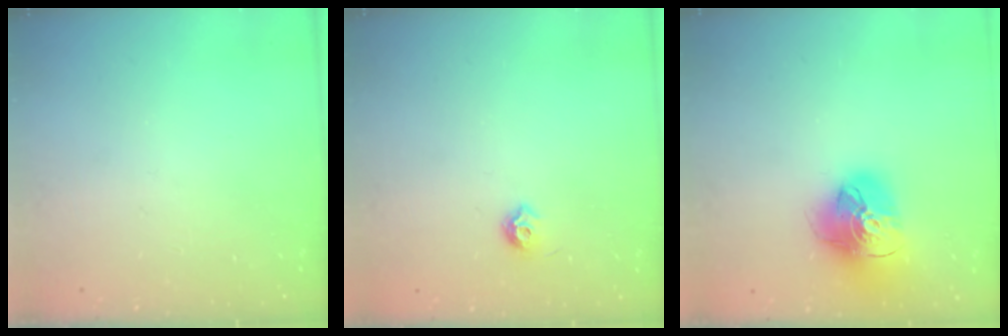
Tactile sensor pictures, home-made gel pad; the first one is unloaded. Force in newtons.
{"total": 6.1, "press": 6.0, "slide": 0.9}
{"total": 18.3, "press": 18.2, "slide": 2.0}